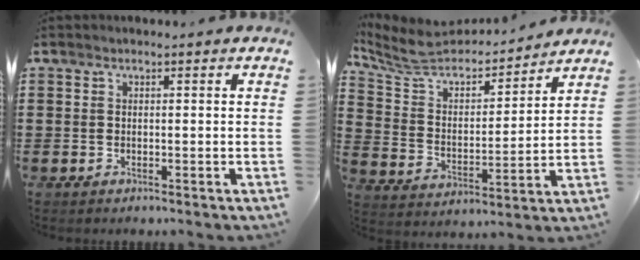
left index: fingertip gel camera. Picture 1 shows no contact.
{"total": 6.7, "force": [5.9, 2.1, 2.2], "torque": [-0.076, -0.039, 0.098]}